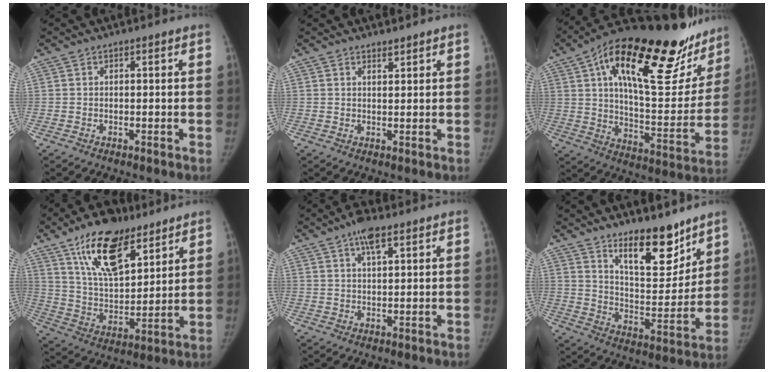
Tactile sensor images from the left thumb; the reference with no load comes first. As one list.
[{"total": 1.4, "force": [1.4, 0.3, 0.3], "torque": [0.005, -0.015, 0.021]}, {"total": 34.5, "force": [20.6, 13.4, 24.3], "torque": [-0.326, -0.041, 0.310]}, {"total": 17.8, "force": [10.9, 8.2, 11.4], "torque": [-0.159, -0.051, 0.197]}, {"total": 4.7, "force": [2.8, 1.6, 3.4], "torque": [-0.054, -0.005, 0.045]}, {"total": 14.3, "force": [10.6, 5.2, 8.1], "torque": [-0.078, -0.094, 0.176]}]